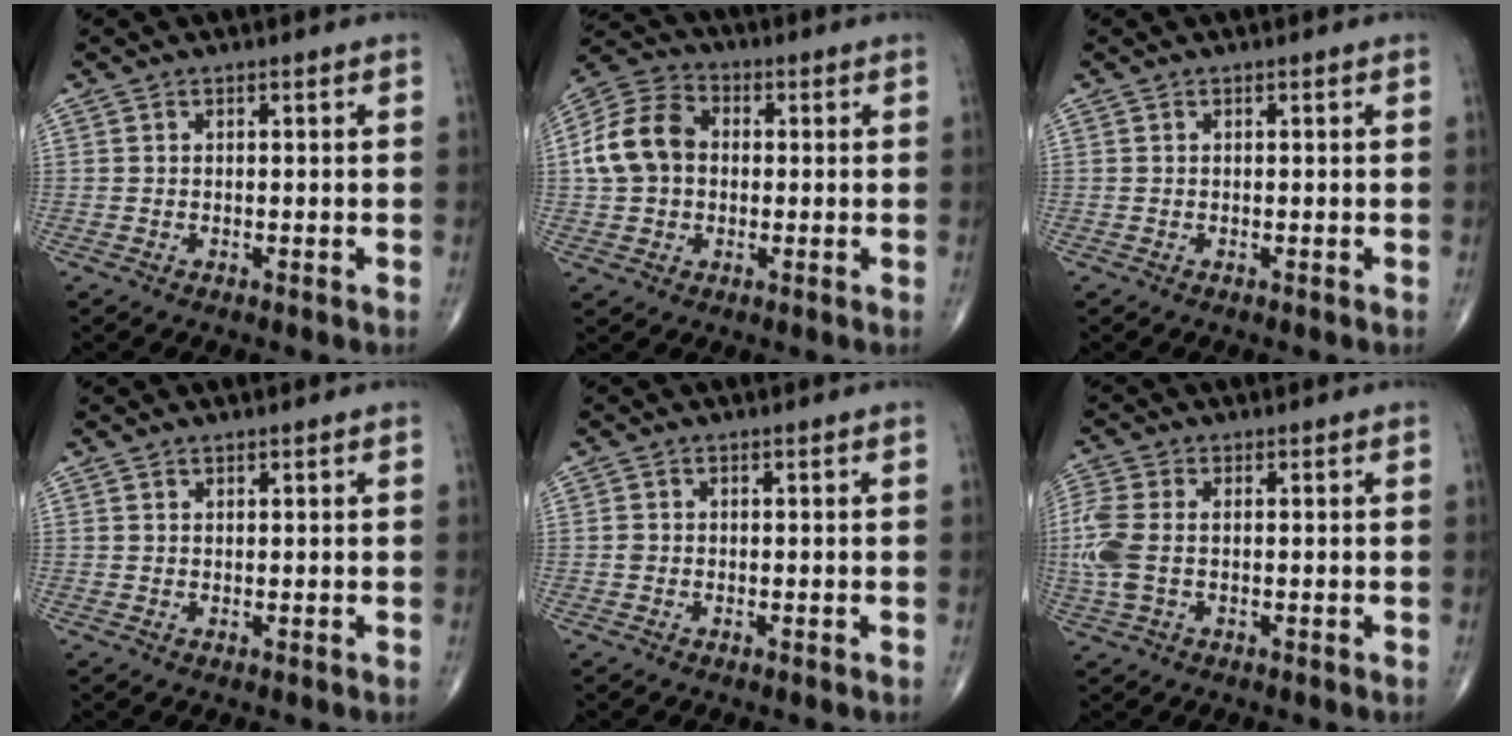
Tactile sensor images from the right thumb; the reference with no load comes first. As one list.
[{"total": 11.4, "force": [0.5, 8.9, 7.1], "torque": [-0.128, 0.030, 0.001]}, {"total": 0.0}, {"total": 0.7, "force": [0.6, 0.3, 0.1], "torque": [0.000, -0.005, 0.010]}, {"total": 0.7, "force": [-0.1, 0.7, 0.3], "torque": [-0.005, 0.001, -0.001]}, {"total": 7.0, "force": [-0.1, 4.1, 5.7], "torque": [-0.170, 0.009, -0.003]}]